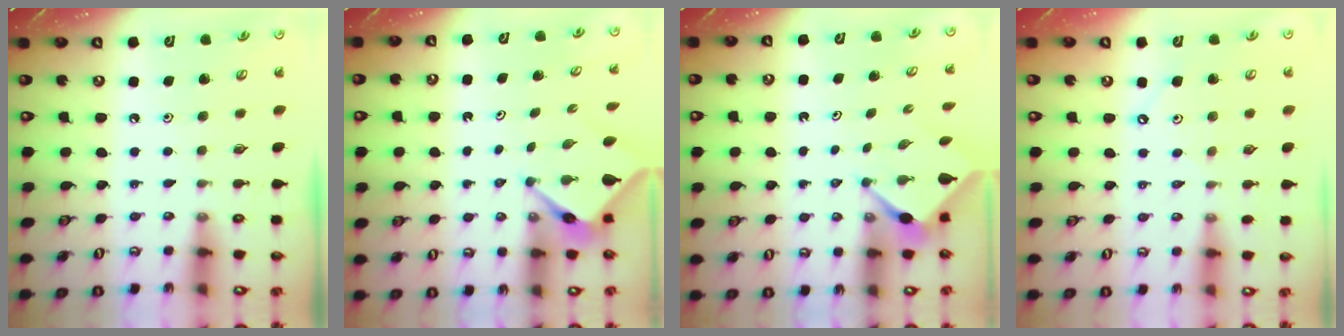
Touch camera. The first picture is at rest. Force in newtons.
{"total": 3.9, "press": 3.9, "slide": 0.3}
{"total": 2.7, "press": 2.7, "slide": 0.0}
{"total": 2.8, "press": 2.8, "slide": 0.5}